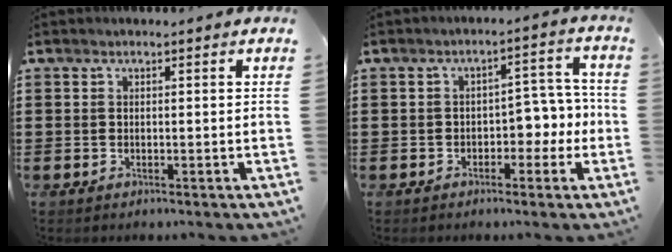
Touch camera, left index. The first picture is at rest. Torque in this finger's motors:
{"motor_torque": [0.14, 0.06, 0.21, 0.02]}